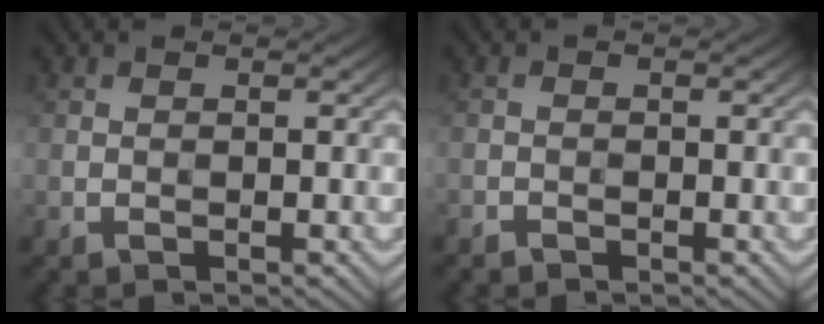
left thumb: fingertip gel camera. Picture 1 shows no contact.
{"total": 0.8, "force": [-0.8, 0.1, 0.0], "torque": [0.002, -0.004, -0.012]}